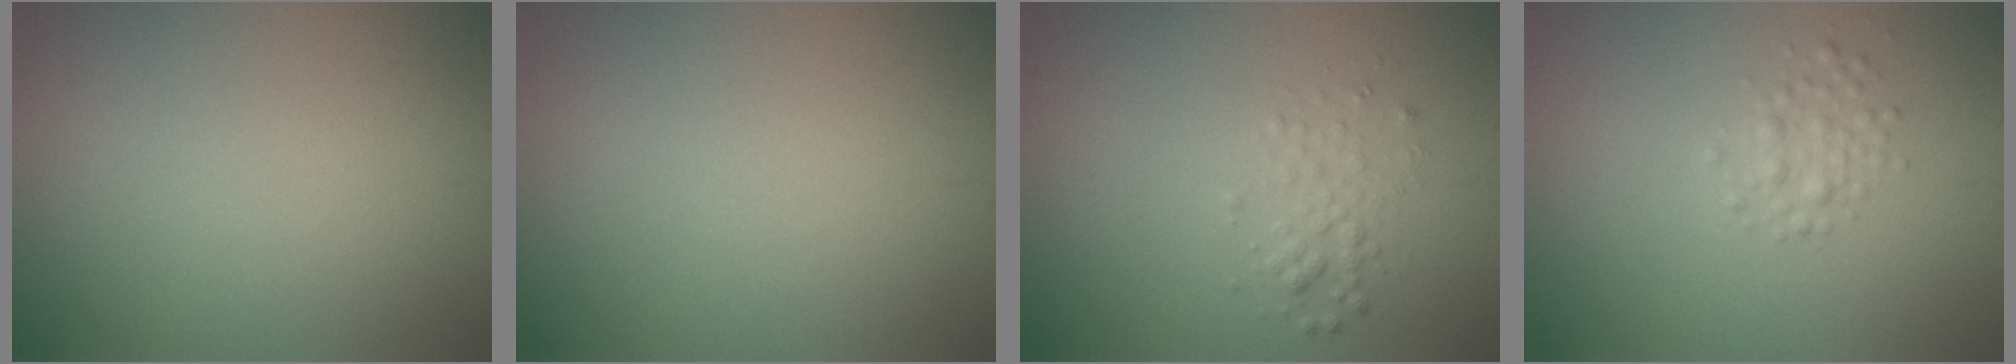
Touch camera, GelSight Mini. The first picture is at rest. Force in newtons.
{"total": 0.0}
{"total": 1.5, "press": 1.5, "slide": 0.1}
{"total": 1.6, "press": 1.6, "slide": 0.1}